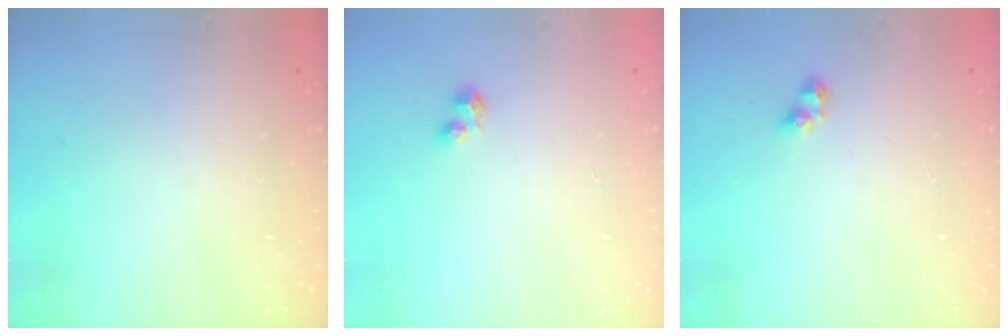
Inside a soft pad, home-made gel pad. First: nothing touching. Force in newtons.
{"total": 3.1, "press": 3.1, "slide": 0.5}
{"total": 3.0, "press": 2.9, "slide": 0.9}